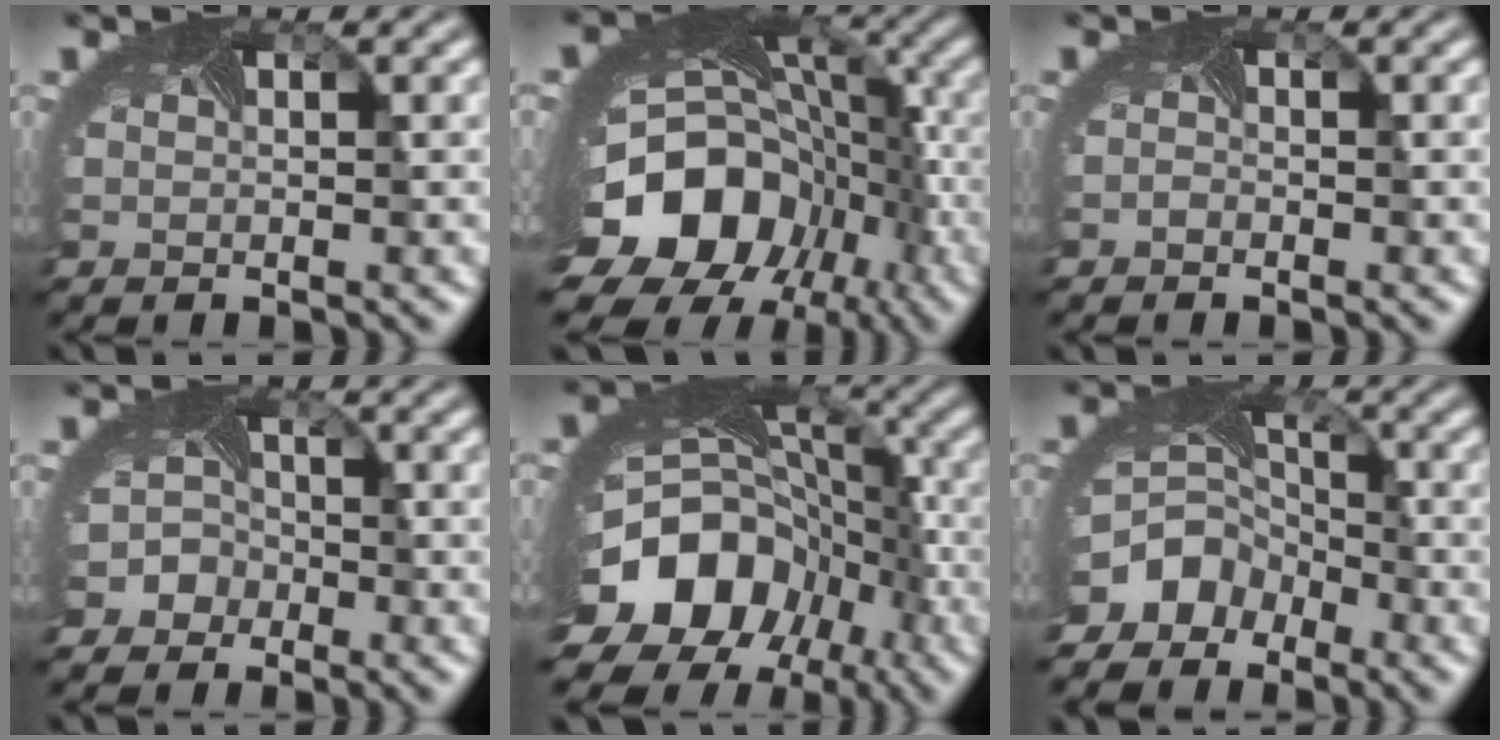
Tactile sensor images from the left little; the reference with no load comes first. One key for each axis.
{"total": 18.1, "fx": -7.4, "fy": 13.3, "fz": 9.8, "tx": -0.202, "ty": -0.021, "tz": -0.105}
{"total": 0.5, "fx": -0.5, "fy": -0.1, "fz": -0.1, "tx": -0.004, "ty": -0.003, "tz": -0.009}
{"total": 3.8, "fx": -2.3, "fy": 3.0, "fz": 0.2, "tx": 0.031, "ty": 0.004, "tz": -0.042}
{"total": 17.2, "fx": -8.0, "fy": 12.8, "fz": 8.2, "tx": -0.164, "ty": -0.033, "tz": -0.123}
{"total": 6.9, "fx": -4.3, "fy": 5.1, "fz": 1.9, "tx": -0.030, "ty": 0.001, "tz": -0.071}